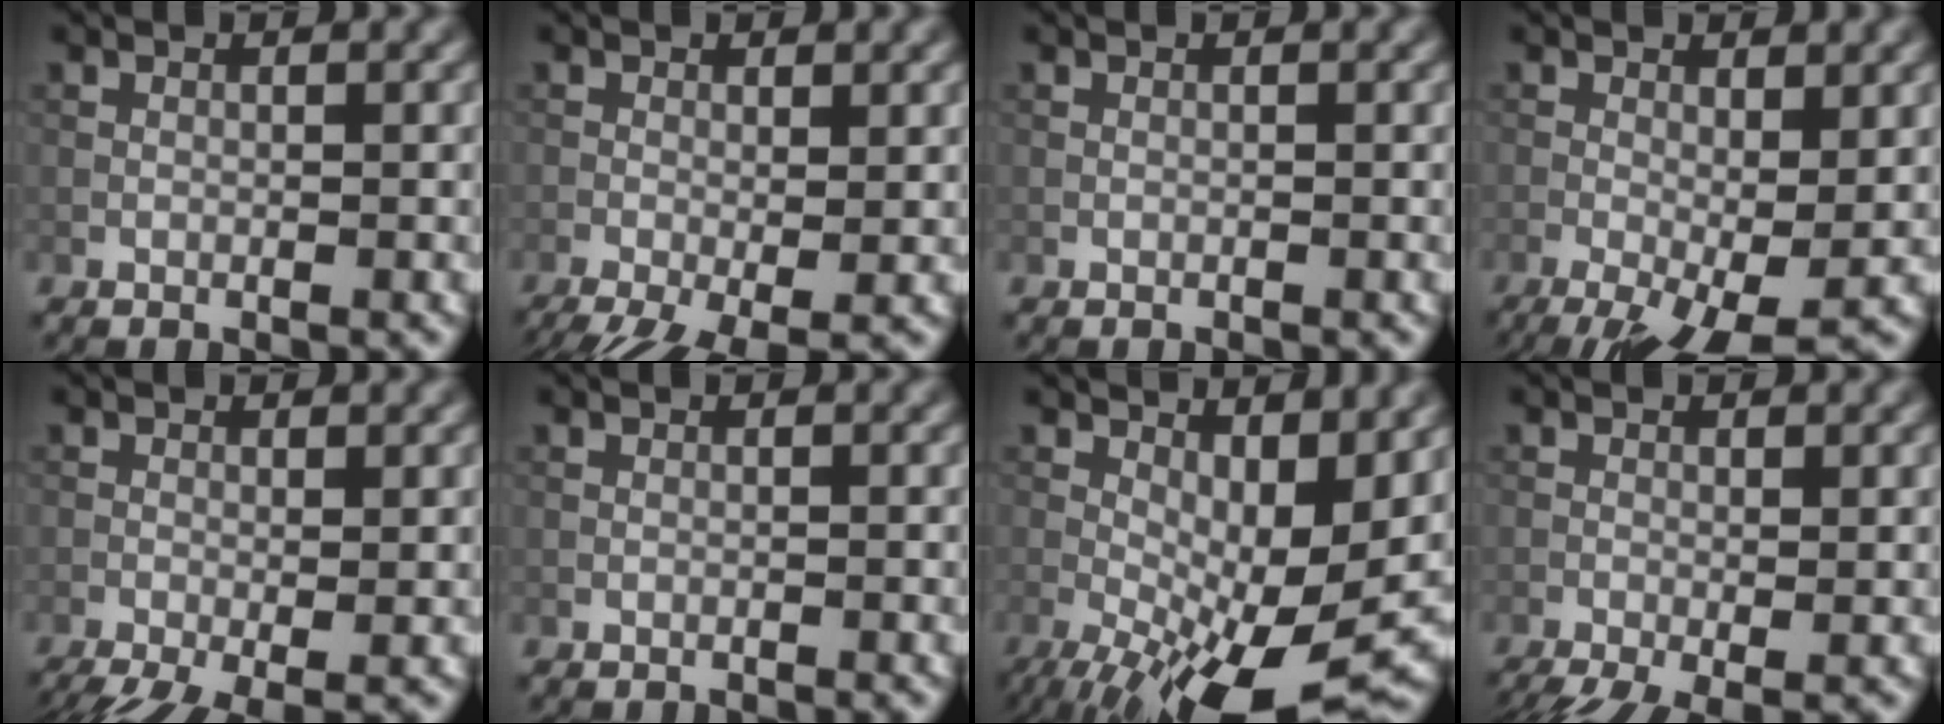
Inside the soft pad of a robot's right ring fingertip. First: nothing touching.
{"total": 5.2, "force": [-2.7, 1.7, 4.1], "torque": [-0.077, -0.014, -0.042]}
{"total": 0.0}
{"total": 7.0, "force": [-2.6, 2.4, 6.1], "torque": [-0.113, -0.010, -0.034]}
{"total": 4.8, "force": [-2.8, 1.4, 3.6], "torque": [-0.066, -0.014, -0.046]}
{"total": 0.0}
{"total": 12.4, "force": [-2.3, 5.0, 11.1], "torque": [-0.175, 0.001, -0.031]}
{"total": 4.3, "force": [-2.6, 1.1, 3.2], "torque": [-0.057, -0.012, -0.044]}